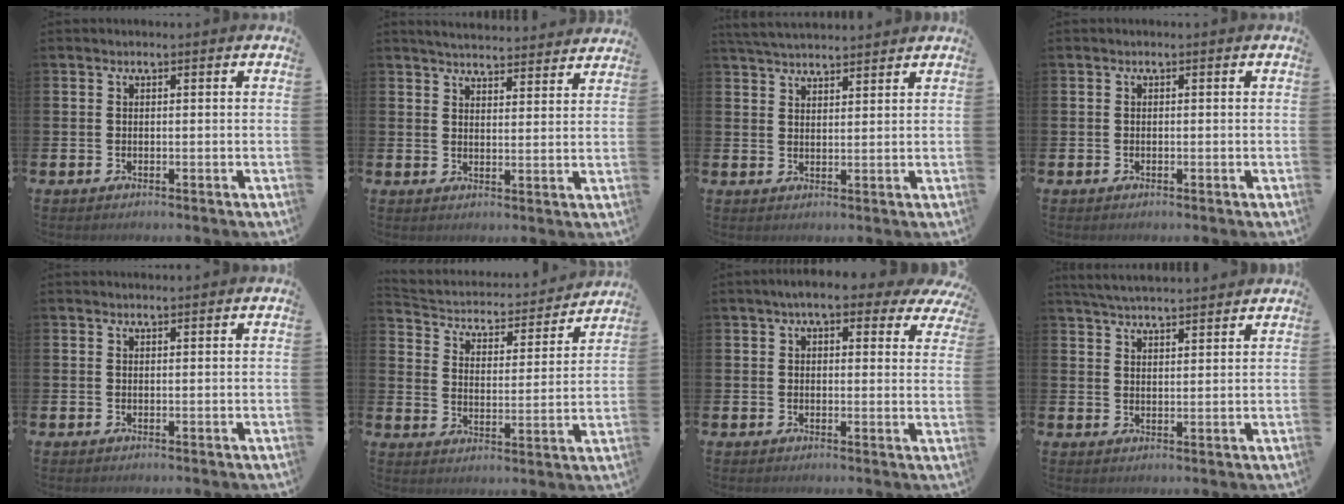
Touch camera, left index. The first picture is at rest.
{"total": 4.5, "force": [4.5, 0.3, 0.2], "torque": [-0.017, -0.029, 0.080]}
{"total": 4.2, "force": [4.1, 0.5, 0.6], "torque": [-0.022, -0.016, 0.078]}
{"total": 0.0}
{"total": 0.7, "force": [0.7, -0.1, 0.0], "torque": [0.006, -0.003, 0.012]}
{"total": 4.1, "force": [3.7, 1.5, 0.9], "torque": [-0.049, -0.035, 0.053]}
{"total": 5.9, "force": [4.6, 1.9, 3.2], "torque": [-0.053, -0.011, 0.078]}
{"total": 4.6, "force": [4.6, 0.1, 0.8], "torque": [-0.034, -0.018, 0.084]}